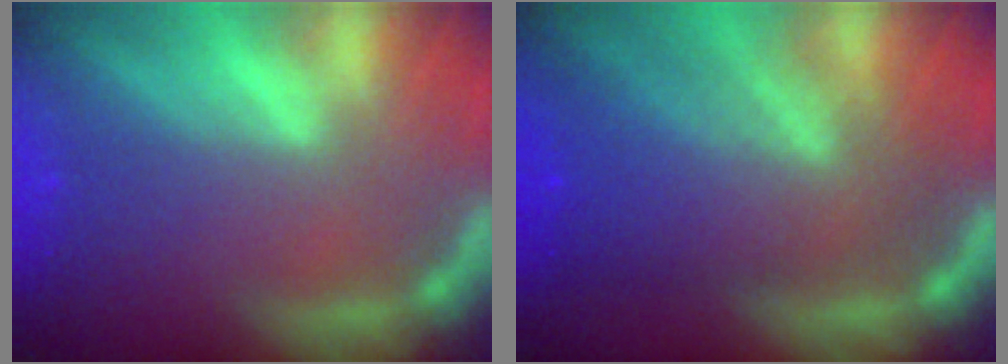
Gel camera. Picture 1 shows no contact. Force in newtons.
{"total": 9.0}